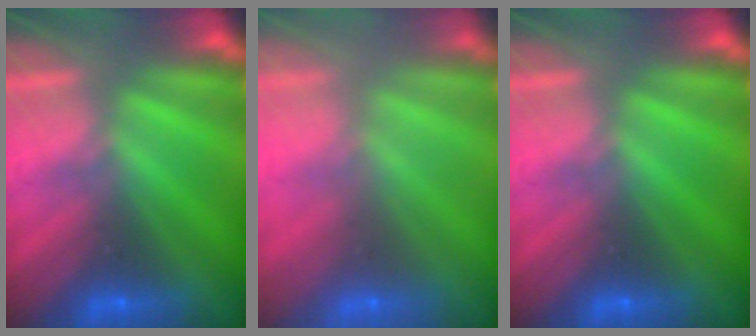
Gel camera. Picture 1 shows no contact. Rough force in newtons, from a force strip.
{"total": 7.7}
{"total": 0.0}